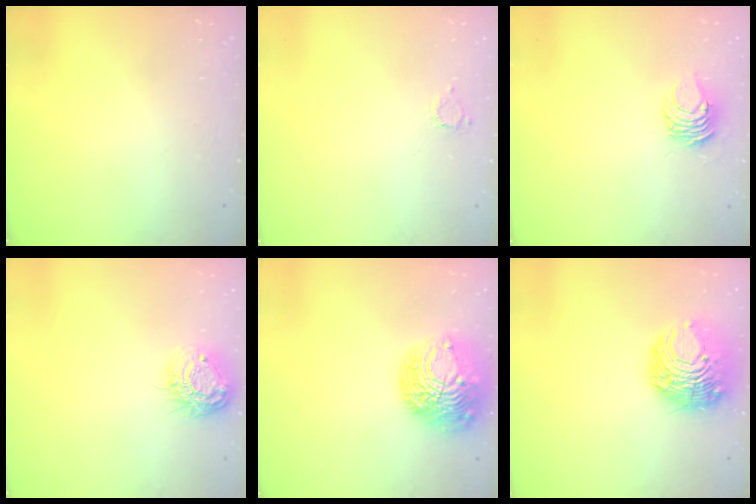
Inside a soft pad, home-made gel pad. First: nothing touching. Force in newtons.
{"total": 2.5, "press": 2.5, "slide": 0.3}
{"total": 6.7, "press": 6.6, "slide": 1.2}
{"total": 11.5, "press": 11.5, "slide": 0.7}
{"total": 12.8, "press": 12.8, "slide": 1.5}
{"total": 11.3, "press": 11.3, "slide": 1.2}